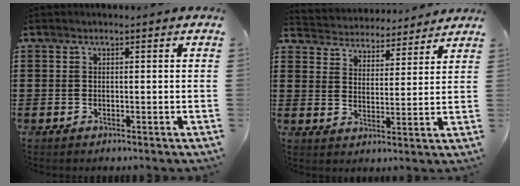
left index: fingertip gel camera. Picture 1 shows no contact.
{"total": 4.0, "force": [3.9, 0.2, -0.7], "torque": [-0.011, -0.030, 0.064]}